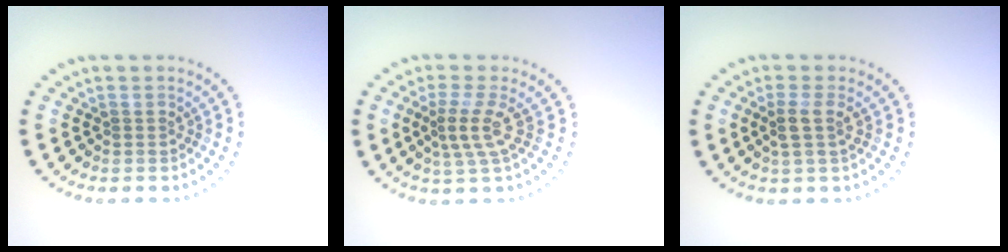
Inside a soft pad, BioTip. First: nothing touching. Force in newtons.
{"total": 2.8, "press": 2.1, "slide": 1.9}
{"total": 2.0, "press": 1.6, "slide": 1.2}